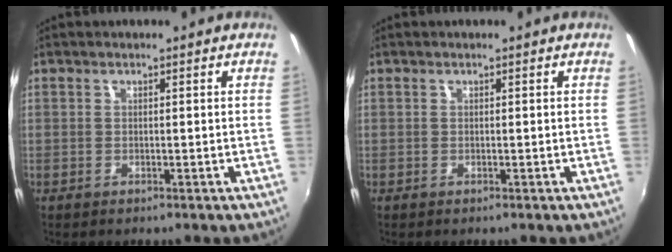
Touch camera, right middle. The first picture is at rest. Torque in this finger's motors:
{"motor_torque": [-0.06, -0.01, 0.00, 0.00]}